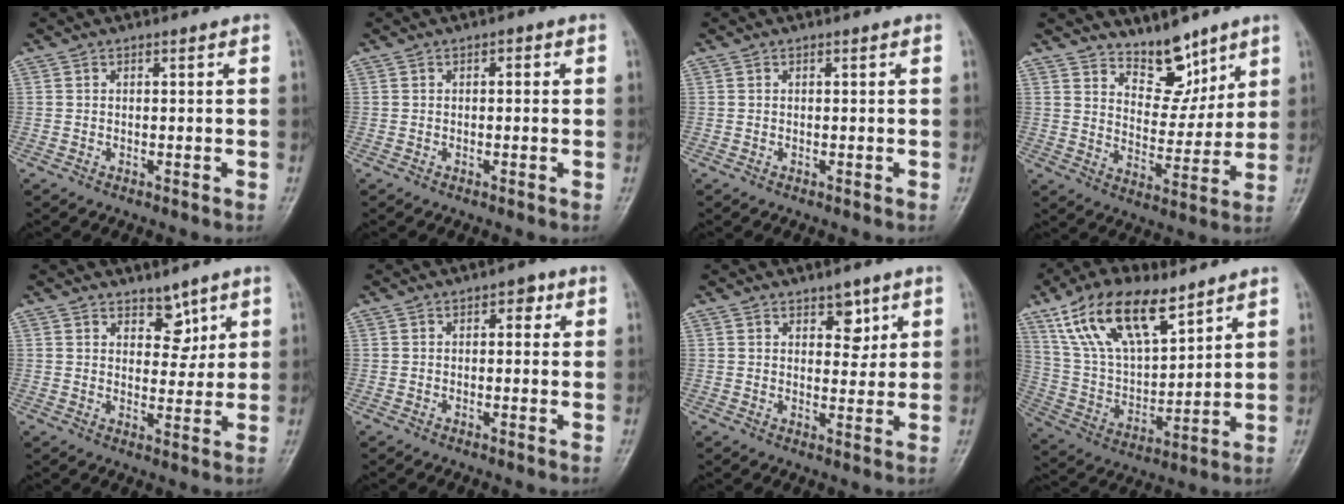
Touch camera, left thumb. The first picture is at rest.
{"total": 1.3, "force": [0.2, 0.8, 1.1], "torque": [-0.005, 0.003, -0.002]}
{"total": 0.0}
{"total": 9.3, "force": [7.2, 4.6, 3.8], "torque": [-0.021, -0.059, 0.127]}
{"total": 4.6, "force": [3.0, 2.8, 2.2], "torque": [0.001, -0.020, 0.046]}
{"total": 2.7, "force": [0.9, 1.7, 2.0], "torque": [-0.006, 0.003, 0.004]}
{"total": 4.5, "force": [2.4, 2.7, 2.7], "torque": [-0.008, -0.014, 0.033]}
{"total": 18.5, "force": [11.2, 8.3, 12.1], "torque": [-0.193, -0.036, 0.219]}